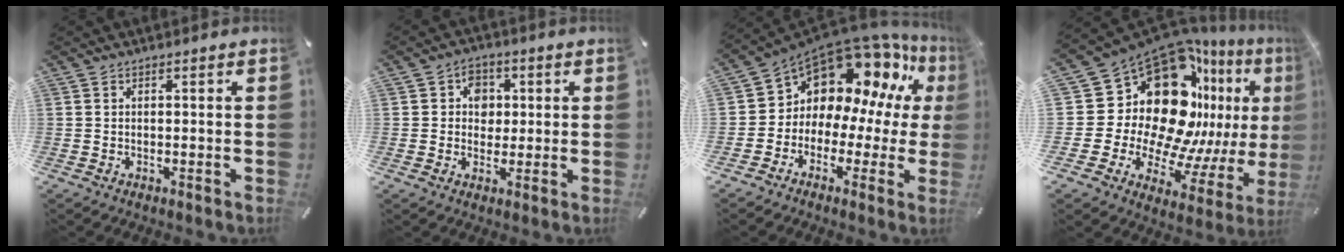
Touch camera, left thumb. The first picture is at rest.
{"total": 5.7, "force": [0.8, 5.2, 2.3], "torque": [-0.024, 0.002, 0.009]}
{"total": 13.4, "force": [9.5, 8.2, 4.6], "torque": [-0.083, -0.102, 0.172]}
{"total": 26.4, "force": [9.3, 17.9, 17.1], "torque": [-0.288, -0.129, 0.198]}